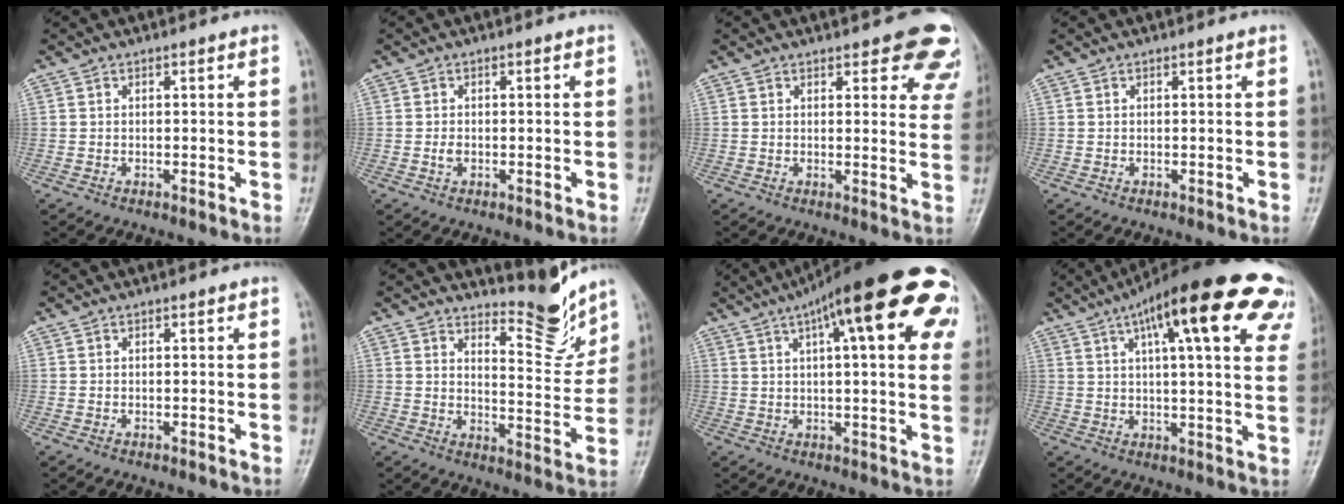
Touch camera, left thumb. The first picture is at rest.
{"total": 1.3, "force": [-0.3, 0.9, 1.0], "torque": [-0.017, -0.001, -0.006]}
{"total": 10.9, "force": [8.3, 4.2, 5.7], "torque": [-0.011, -0.035, 0.074]}
{"total": 0.0}
{"total": 0.0}
{"total": 8.3, "force": [7.7, 1.8, 2.6], "torque": [-0.010, -0.078, 0.119]}
{"total": 27.4, "force": [11.5, 7.4, 23.7], "torque": [-0.271, 0.039, 0.154]}
{"total": 25.2, "force": [12.8, 6.5, 20.8], "torque": [-0.275, 0.012, 0.162]}